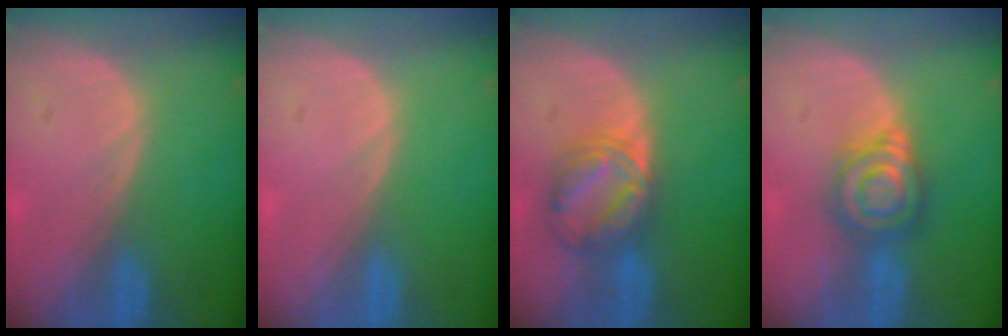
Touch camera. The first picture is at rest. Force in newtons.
{"total": 0.6, "press": 0.1, "slide": 0.6}
{"total": 6.6, "press": 6.6, "slide": 0.4}
{"total": 6.3, "press": 6.3, "slide": 0.5}